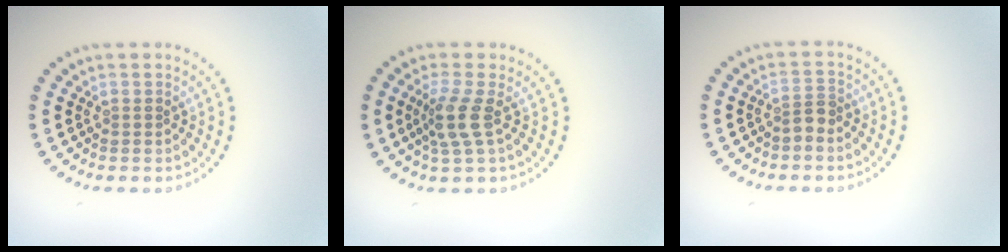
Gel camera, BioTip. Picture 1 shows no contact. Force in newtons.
{"total": 2.6, "press": 2.0, "slide": 1.6}
{"total": 1.6, "press": 1.3, "slide": 1.0}